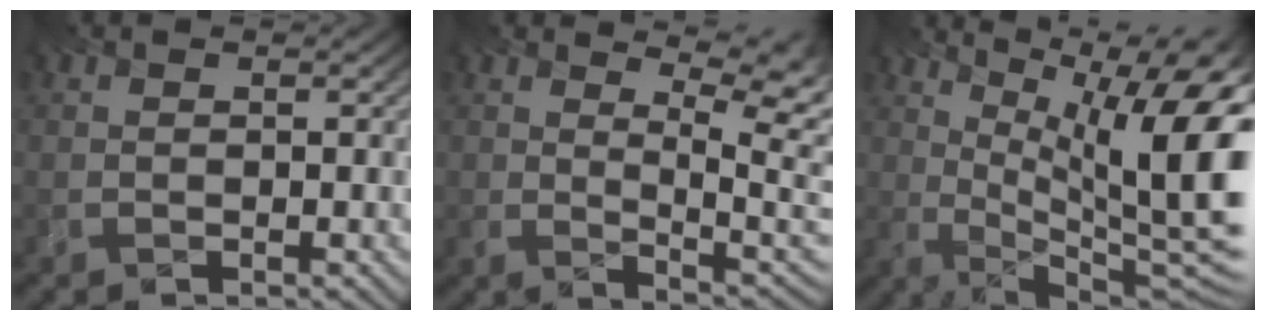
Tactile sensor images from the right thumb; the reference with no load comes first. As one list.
[{"total": 8.4, "force": [4.8, 2.7, 6.4], "torque": [-0.123, 0.001, 0.061]}, {"total": 15.2, "force": [4.9, 6.0, 13.1], "torque": [-0.195, 0.008, 0.080]}]